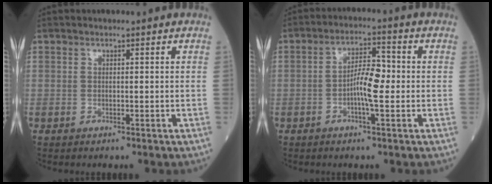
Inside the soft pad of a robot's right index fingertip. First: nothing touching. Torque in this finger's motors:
{"motor_torque": [0.11, 0.02, 0.04, 0.01]}